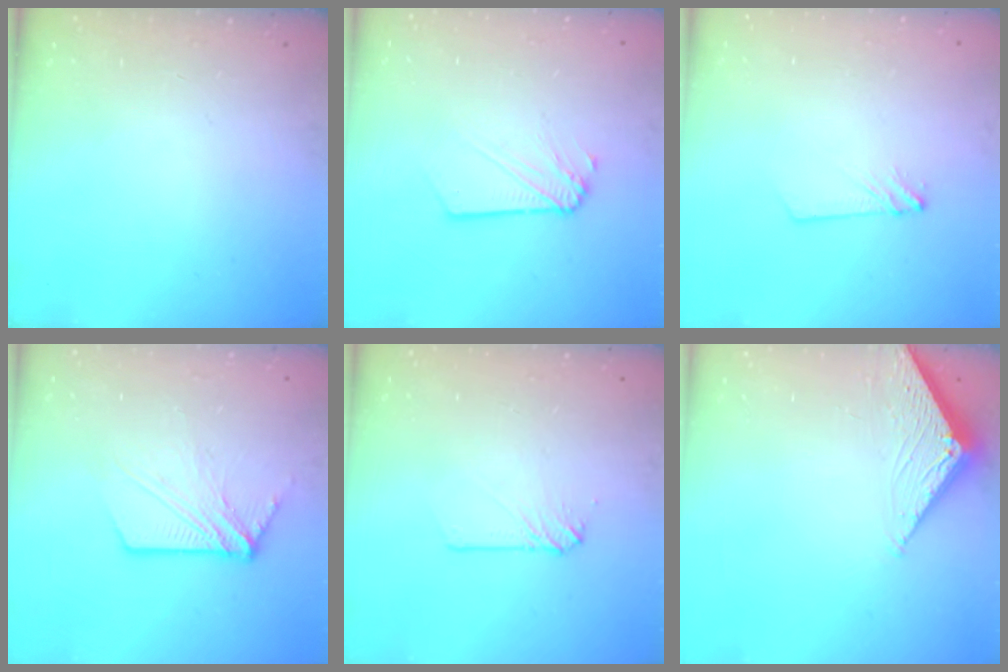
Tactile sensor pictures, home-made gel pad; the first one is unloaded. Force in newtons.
{"total": 3.7, "press": 3.6, "slide": 0.6}
{"total": 2.8, "press": 2.8, "slide": 0.3}
{"total": 10.0, "press": 10.0, "slide": 0.8}
{"total": 3.9, "press": 3.9, "slide": 0.5}
{"total": 4.0, "press": 4.0, "slide": 0.5}